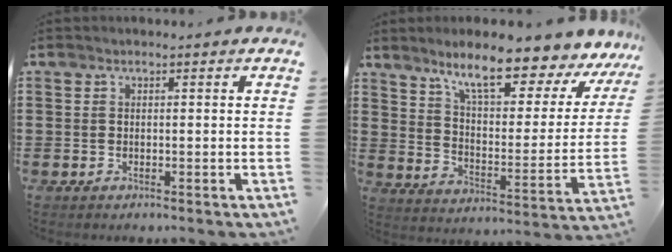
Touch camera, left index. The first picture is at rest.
{"total": 10.8, "force": [8.5, 1.3, 6.7], "torque": [-0.135, -0.053, 0.136]}